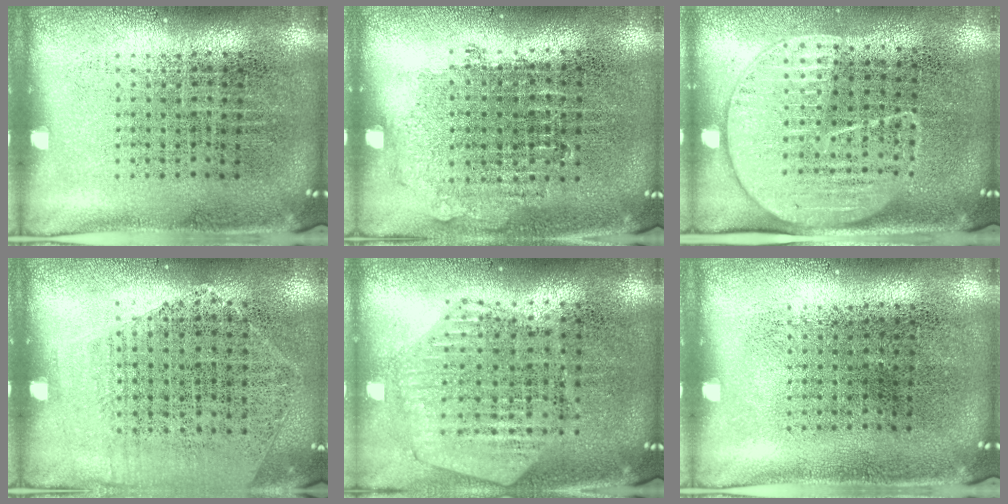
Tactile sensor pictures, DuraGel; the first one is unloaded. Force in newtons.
{"total": 0.8, "press": 0.7, "slide": 0.3}
{"total": 1.8, "press": 1.5, "slide": 0.9}
{"total": 1.2, "press": 1.0, "slide": 0.6}
{"total": 1.2, "press": 1.2, "slide": 0.2}
{"total": 0.0}